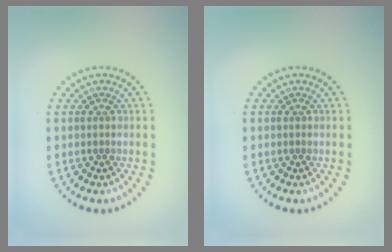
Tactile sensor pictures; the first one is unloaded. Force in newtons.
{"total": 0.0}